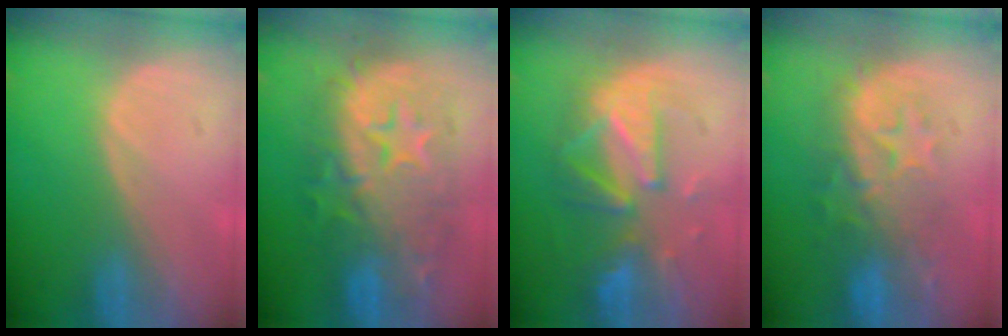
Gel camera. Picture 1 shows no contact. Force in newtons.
{"total": 12.6, "press": 12.6, "slide": 1.1}
{"total": 9.7, "press": 8.8, "slide": 4.0}
{"total": 9.4, "press": 8.7, "slide": 3.5}